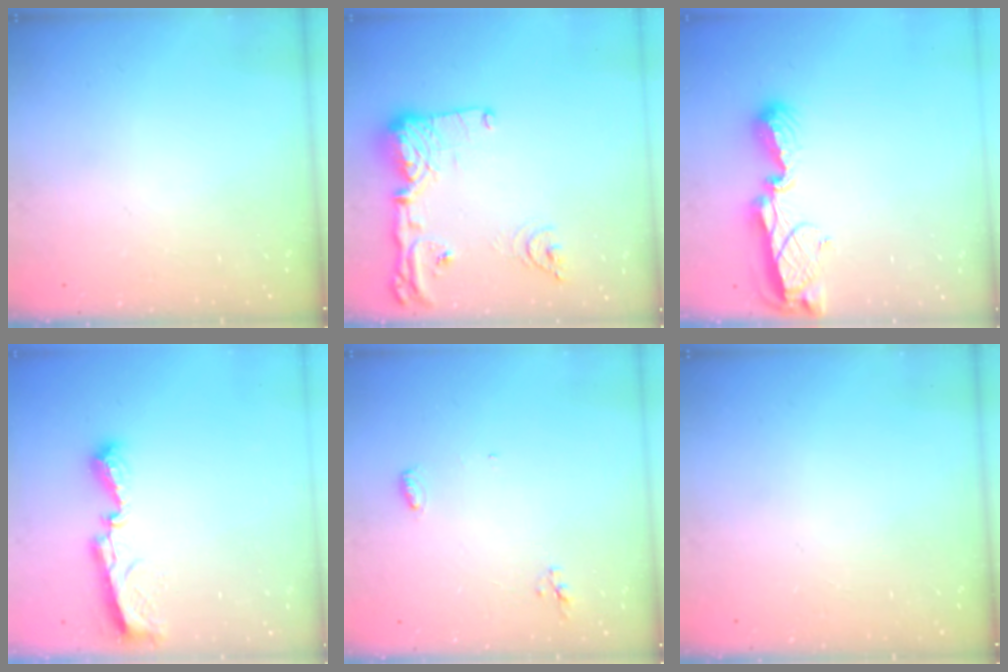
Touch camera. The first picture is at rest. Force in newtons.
{"total": 16.7, "press": 16.6, "slide": 1.9}
{"total": 8.1, "press": 8.1, "slide": 0.7}
{"total": 8.3, "press": 8.2, "slide": 0.4}
{"total": 4.6, "press": 4.4, "slide": 1.1}
{"total": 0.0}